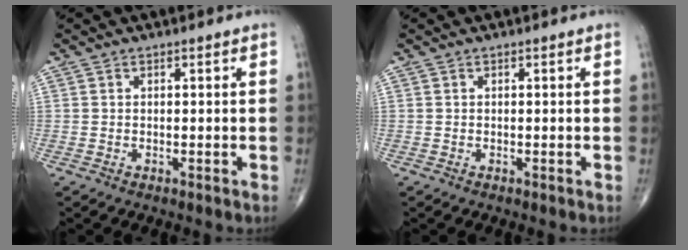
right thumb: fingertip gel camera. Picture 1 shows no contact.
{"total": 0.0}